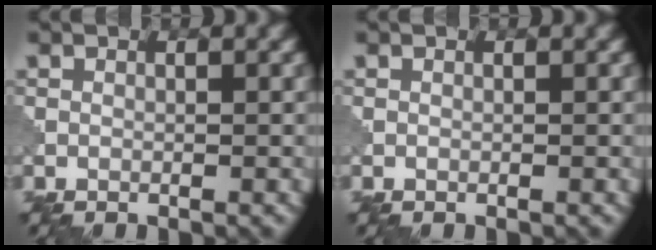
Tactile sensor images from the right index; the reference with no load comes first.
{"total": 0.0}